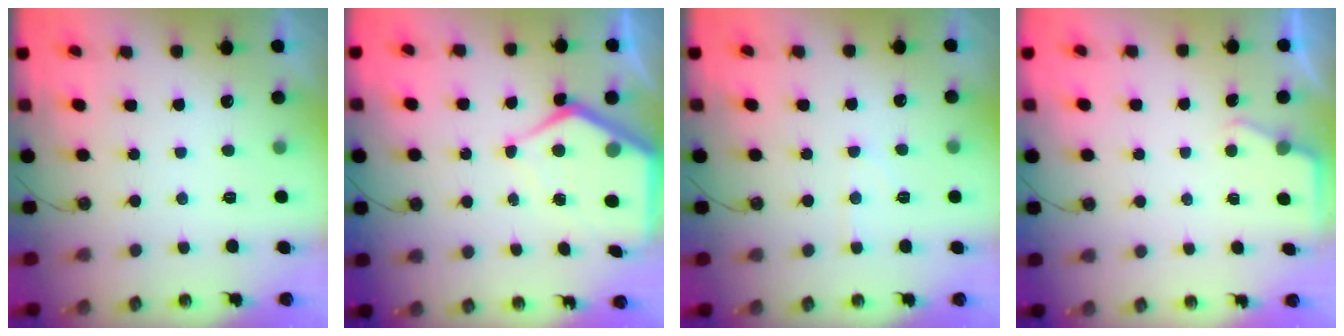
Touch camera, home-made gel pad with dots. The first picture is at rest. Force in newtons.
{"total": 10.1, "press": 10.0, "slide": 1.0}
{"total": 6.1, "press": 6.0, "slide": 0.9}
{"total": 3.0, "press": 2.9, "slide": 0.5}